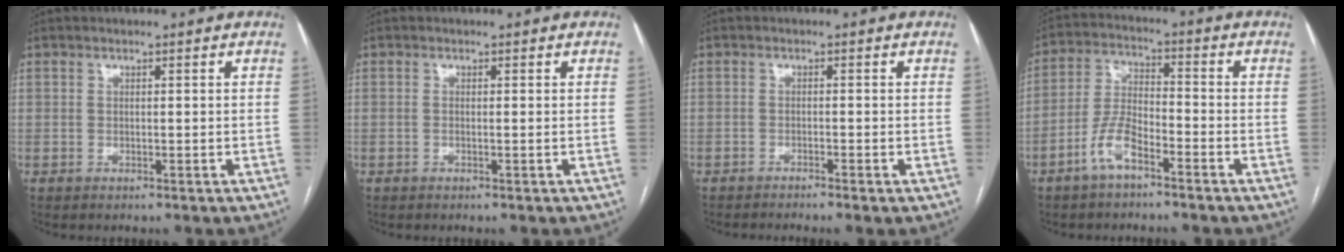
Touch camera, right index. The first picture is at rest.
{"total": 0.0}
{"total": 2.6, "force": [-2.1, -0.5, 1.5], "torque": [-0.021, 0.004, -0.032]}
{"total": 6.8, "force": [-4.2, 2.2, 4.9], "torque": [-0.112, 0.009, -0.084]}